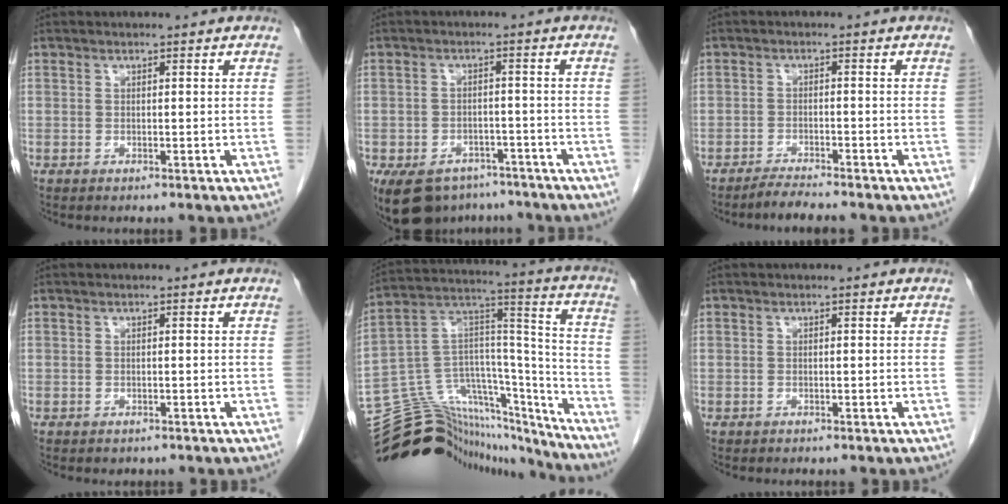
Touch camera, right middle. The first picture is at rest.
{"total": 11.2, "force": [-8.3, 6.5, 3.7], "torque": [-0.072, 0.002, -0.115]}
{"total": 2.8, "force": [-2.7, -0.2, 0.8], "torque": [-0.021, -0.014, -0.048]}
{"total": 0.6, "force": [-0.4, 0.4, 0.1], "torque": [-0.009, 0.000, -0.002]}
{"total": 28.1, "force": [-25.9, 8.1, 7.6], "torque": [-0.135, 0.051, -0.391]}
{"total": 0.0}